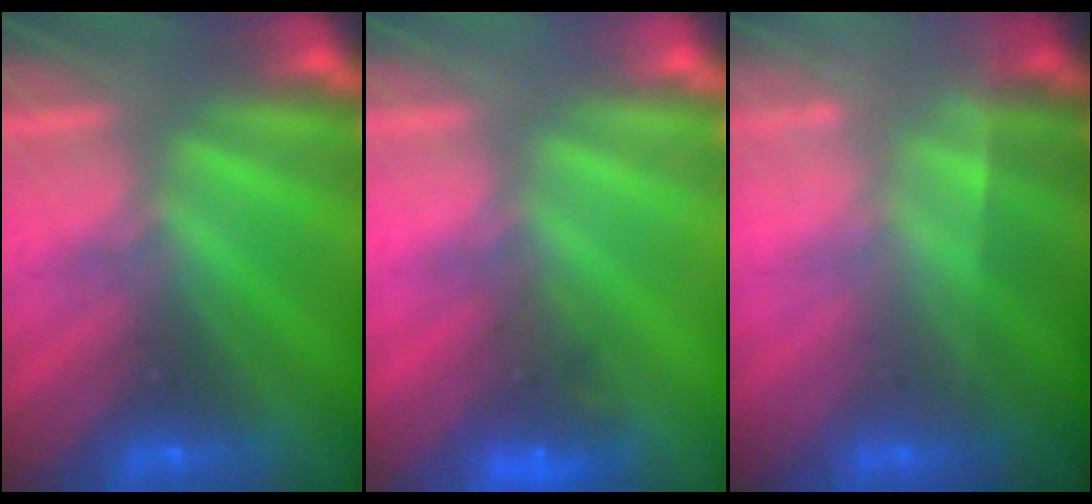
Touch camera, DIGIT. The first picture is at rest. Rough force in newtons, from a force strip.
{"total": 4.7}
{"total": 1.8}